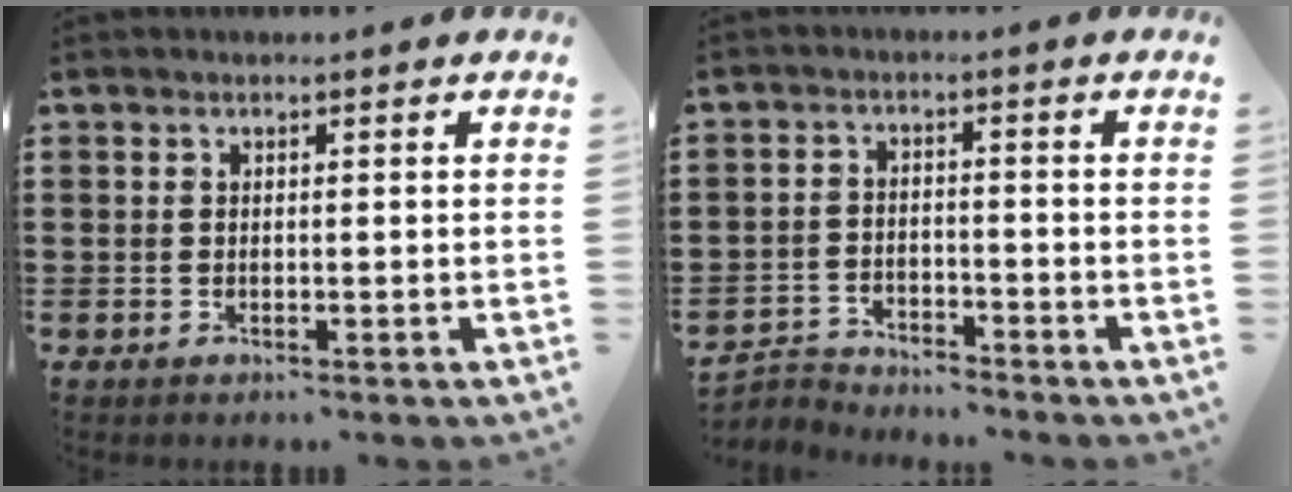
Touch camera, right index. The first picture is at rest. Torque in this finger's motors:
{"motor_torque": [-0.68, 0.07, -1.05, -0.21]}